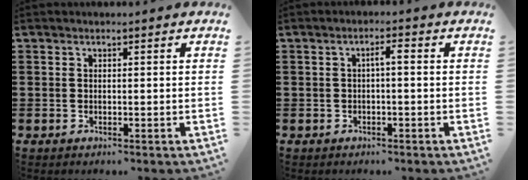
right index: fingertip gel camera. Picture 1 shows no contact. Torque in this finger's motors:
{"motor_torque": [0.54, -0.45, 0.06, 0.06]}